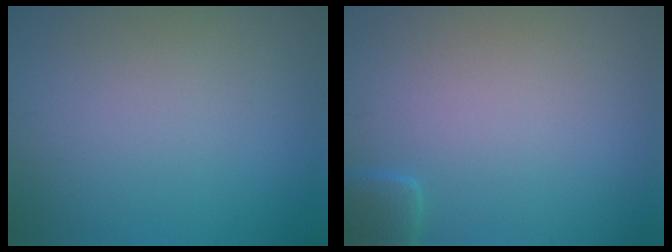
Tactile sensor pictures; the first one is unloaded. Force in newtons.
{"total": 1.9, "press": 1.9, "slide": 0.2}